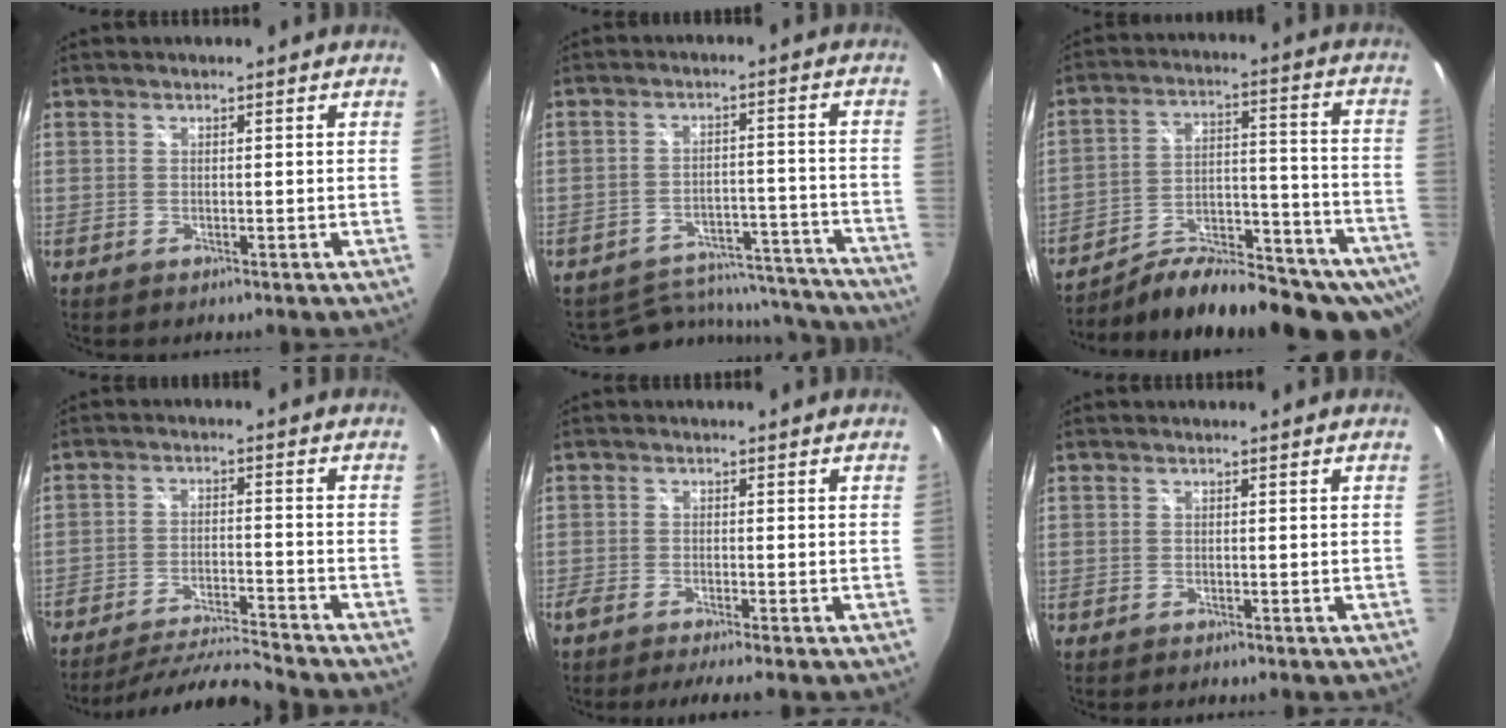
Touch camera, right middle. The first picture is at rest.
{"total": 16.8, "force": [-15.4, 5.7, 3.6], "torque": [-0.067, 0.028, -0.190]}
{"total": 23.7, "force": [-18.7, 7.9, 12.3], "torque": [-0.171, -0.008, -0.257]}
{"total": 11.6, "force": [-11.0, -0.2, 3.7], "torque": [-0.086, -0.014, -0.188]}
{"total": 4.5, "force": [-3.9, -0.5, 2.2], "torque": [-0.053, -0.016, -0.070]}
{"total": 0.6, "force": [-0.6, 0.1, 0.2], "torque": [-0.004, -0.005, -0.011]}